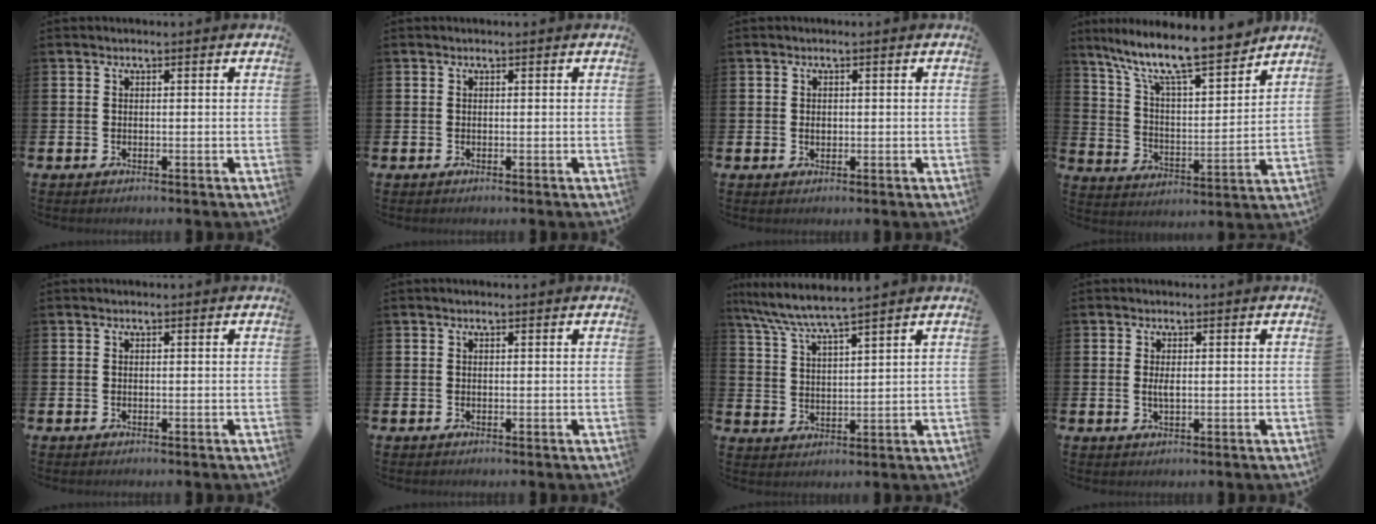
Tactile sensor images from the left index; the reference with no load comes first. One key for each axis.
{"total": 0.0}
{"total": 0.9, "fx": 0.1, "fy": 0.7, "fz": 0.5, "tx": -0.004, "ty": 0.004, "tz": -0.003}
{"total": 11.4, "fx": 9.9, "fy": 1.6, "fz": 5.4, "tx": -0.131, "ty": -0.067, "tz": 0.166}
{"total": 0.0}
{"total": 0.0}
{"total": 7.2, "fx": 6.7, "fy": 0.1, "fz": 2.5, "tx": -0.079, "ty": -0.036, "tz": 0.117}
{"total": 1.6, "fx": 0.2, "fy": 0.6, "fz": 1.4, "tx": -0.029, "ty": 0.002, "tz": 0.001}